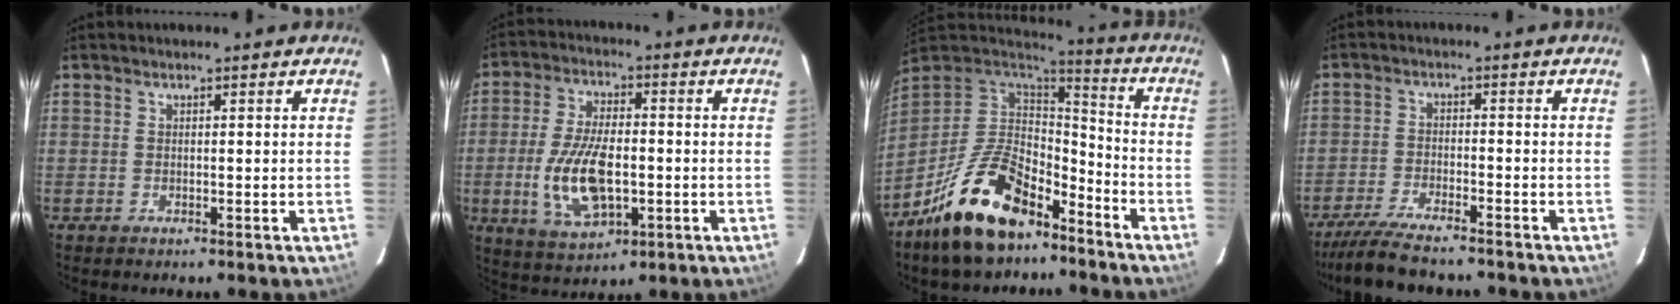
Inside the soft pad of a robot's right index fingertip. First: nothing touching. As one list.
[{"total": 13.3, "force": [-2.6, 6.4, 11.4], "torque": [-0.232, -0.007, -0.041]}, {"total": 19.9, "force": [-13.1, 9.2, 11.8], "torque": [-0.239, 0.005, -0.221]}, {"total": 10.9, "force": [-9.6, 1.6, 4.9], "torque": [-0.118, -0.022, -0.162]}]